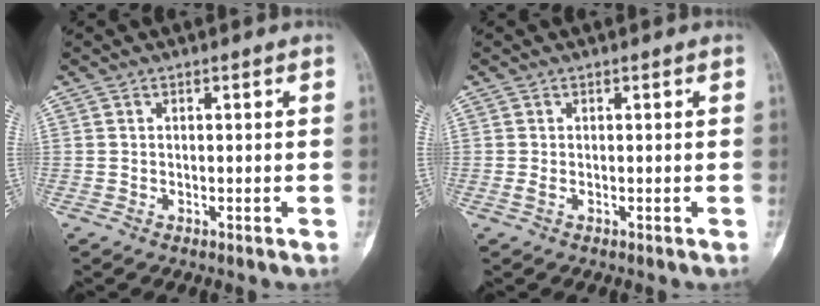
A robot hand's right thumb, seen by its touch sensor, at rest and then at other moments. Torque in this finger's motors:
{"motor_torque": [0.33, 0.33, 0.10, 0.02, 0.00]}